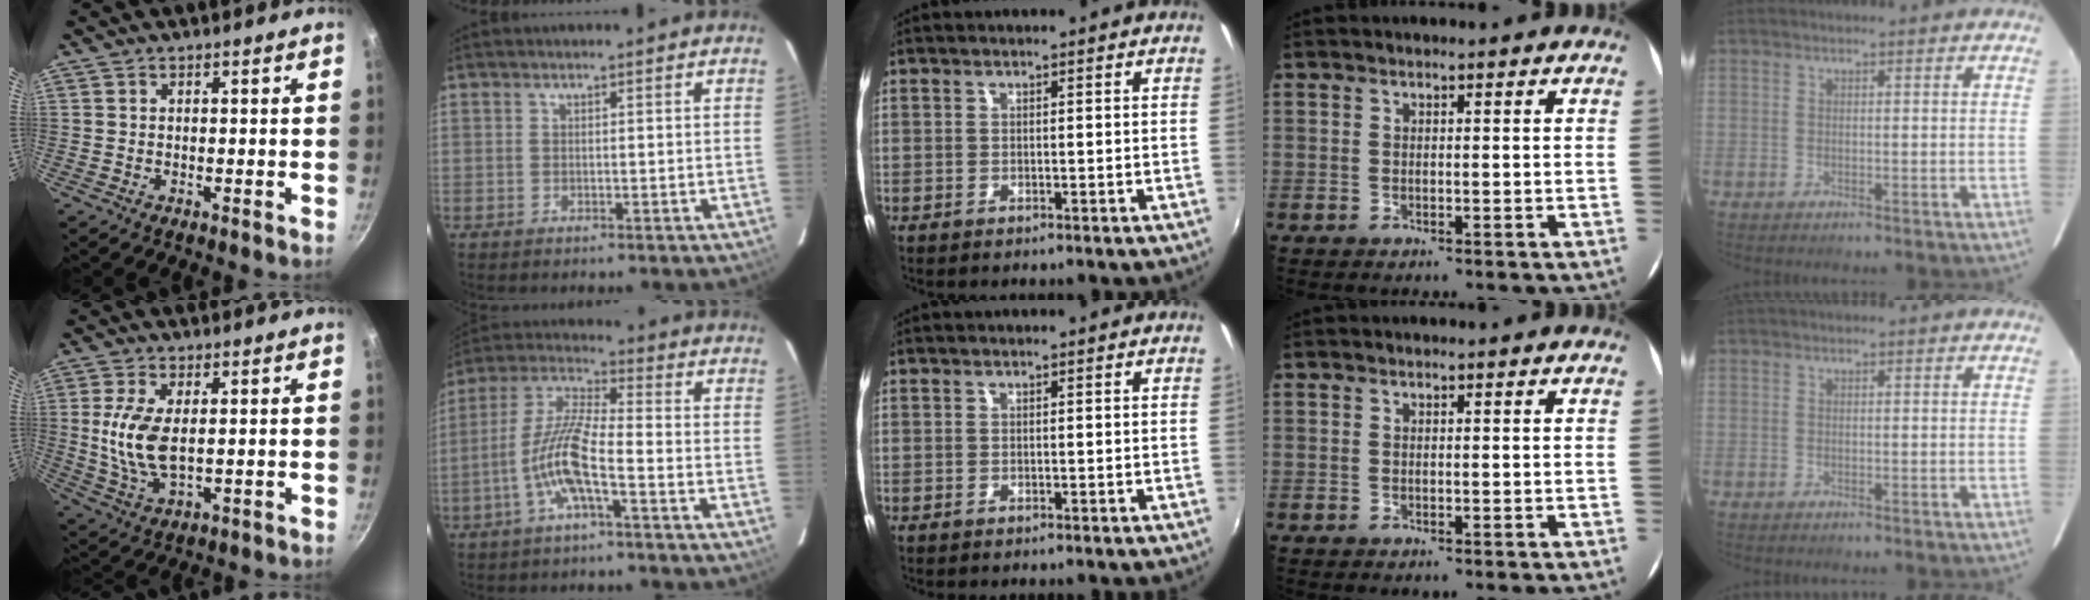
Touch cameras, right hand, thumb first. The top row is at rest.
{"thumb": {"total": 9.8, "force": [0.8, 4.8, 8.5], "torque": [-0.173, -0.008, 0.019]}, "index": {"total": 10.2, "force": [-4.2, 1.4, 9.2], "torque": [-0.201, 0.004, -0.084]}}